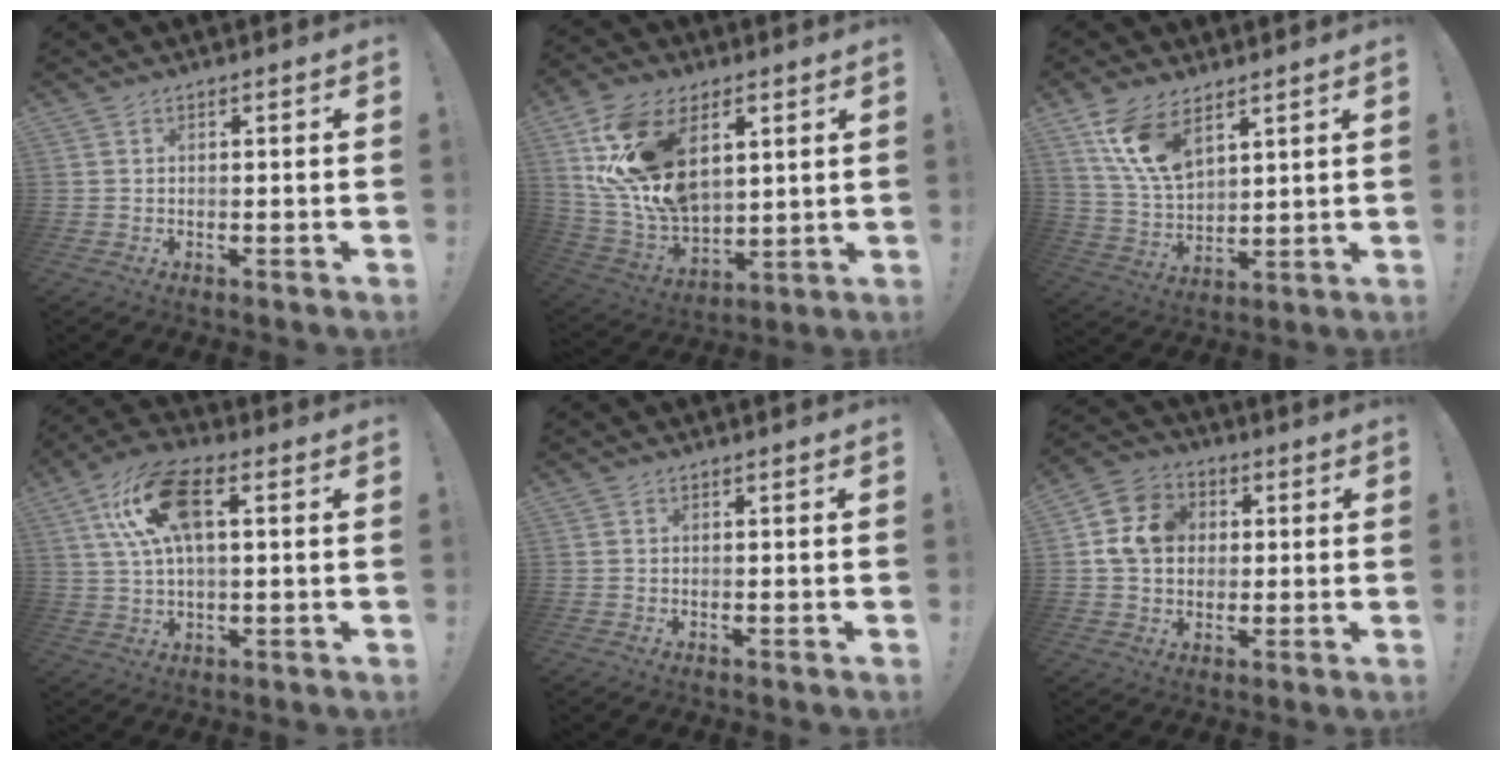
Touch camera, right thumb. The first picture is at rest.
{"total": 20.8, "force": [8.6, 13.2, 13.5], "torque": [-0.280, -0.044, 0.158]}
{"total": 12.9, "force": [8.0, 6.6, 7.6], "torque": [-0.157, -0.038, 0.151]}
{"total": 16.1, "force": [4.2, 7.6, 13.5], "torque": [-0.264, 0.009, 0.076]}
{"total": 0.0}
{"total": 11.5, "force": [1.9, 9.9, 5.6], "torque": [-0.094, 0.011, 0.042]}